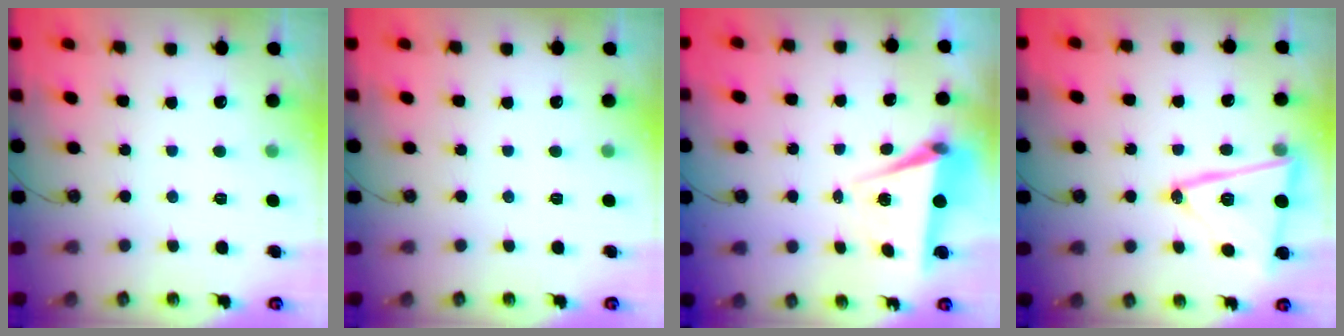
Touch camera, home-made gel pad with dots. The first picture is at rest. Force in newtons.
{"total": 0.0}
{"total": 6.7, "press": 5.2, "slide": 4.2}
{"total": 16.4, "press": 16.3, "slide": 1.0}